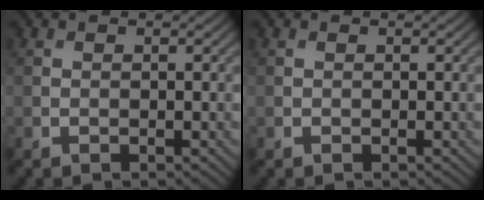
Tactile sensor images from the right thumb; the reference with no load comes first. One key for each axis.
{"total": 0.0}